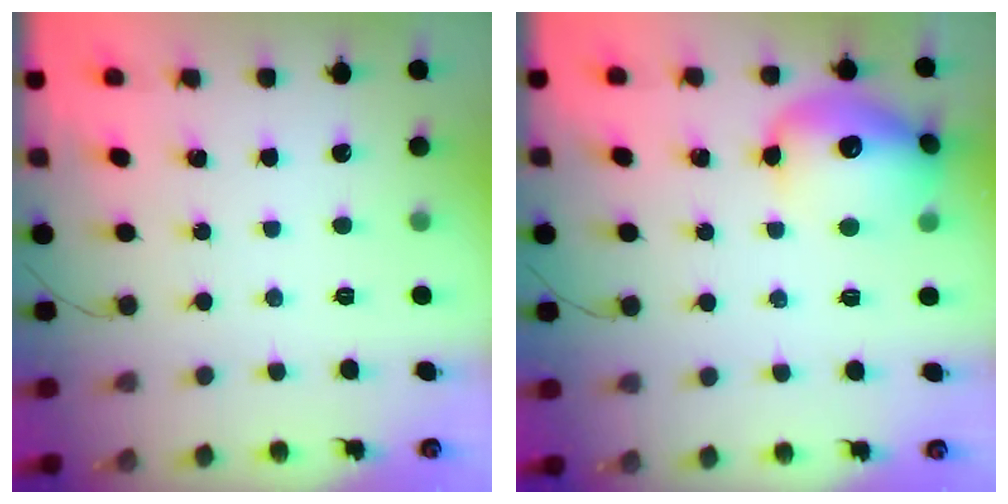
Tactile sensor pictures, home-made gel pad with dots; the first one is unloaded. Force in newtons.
{"total": 15.2, "press": 15.0, "slide": 2.0}